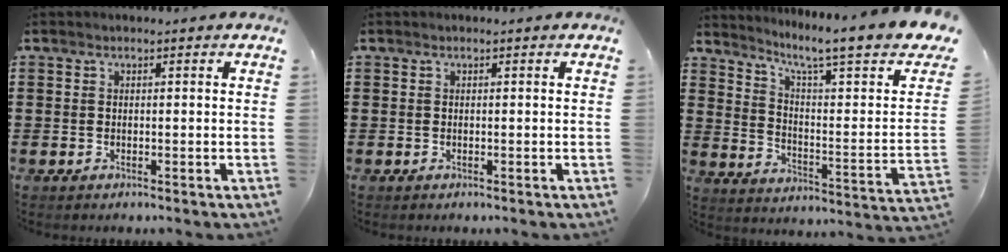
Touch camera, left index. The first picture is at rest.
{"total": 0.0}
{"total": 7.8, "force": [5.8, 0.0, 5.2], "torque": [-0.100, -0.046, 0.083]}